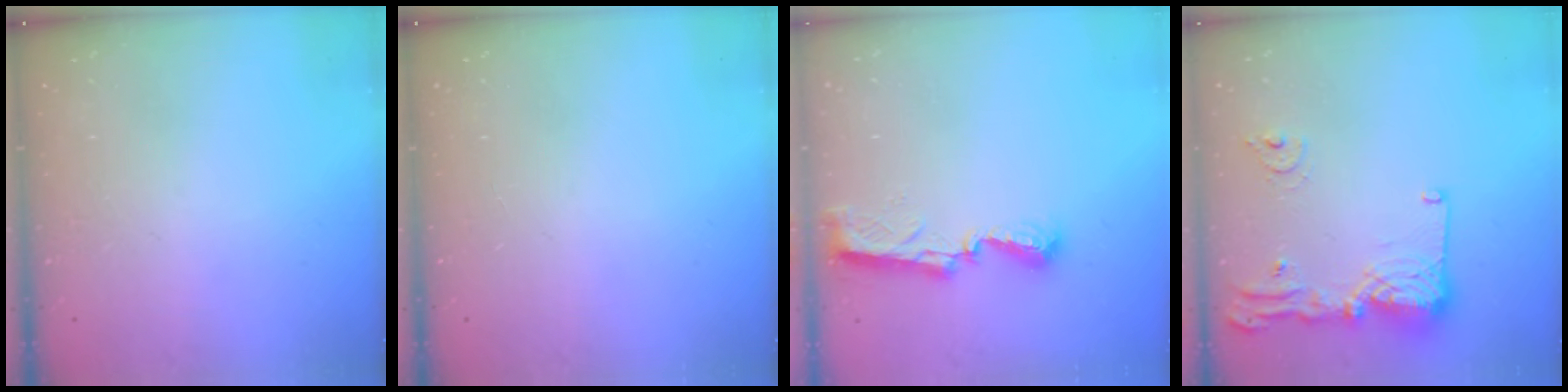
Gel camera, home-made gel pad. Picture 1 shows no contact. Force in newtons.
{"total": 0.0}
{"total": 8.6, "press": 8.6, "slide": 0.4}
{"total": 15.0, "press": 14.9, "slide": 1.6}